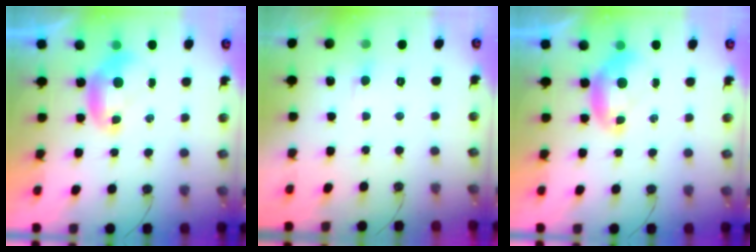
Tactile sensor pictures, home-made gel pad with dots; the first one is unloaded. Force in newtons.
{"total": 1.0, "press": 0.9, "slide": 0.4}
{"total": 0.0}